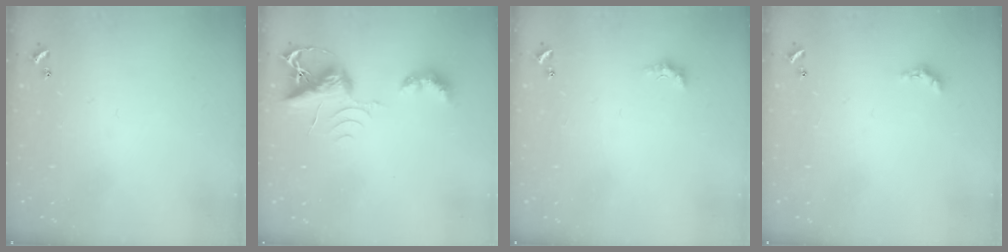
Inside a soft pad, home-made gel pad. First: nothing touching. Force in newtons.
{"total": 6.9, "press": 6.8, "slide": 0.9}
{"total": 1.6, "press": 1.5, "slide": 0.5}
{"total": 1.9, "press": 1.9, "slide": 0.6}